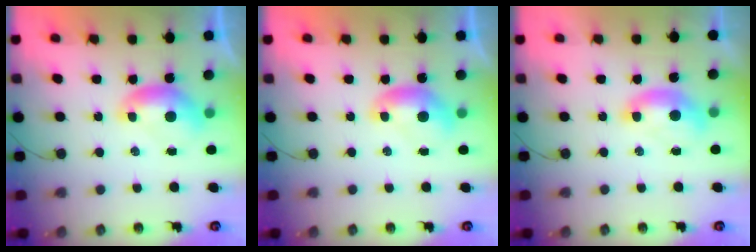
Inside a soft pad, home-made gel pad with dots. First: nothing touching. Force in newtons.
{"total": 0.0}
{"total": 1.5, "press": 1.4, "slide": 0.5}